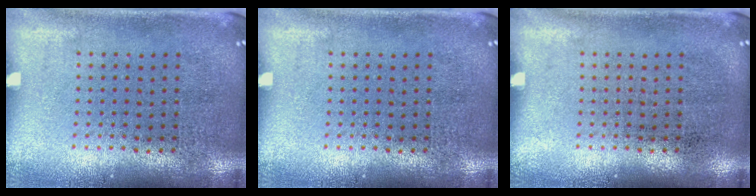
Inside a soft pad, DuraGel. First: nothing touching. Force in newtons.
{"total": 0.0}
{"total": 0.0}